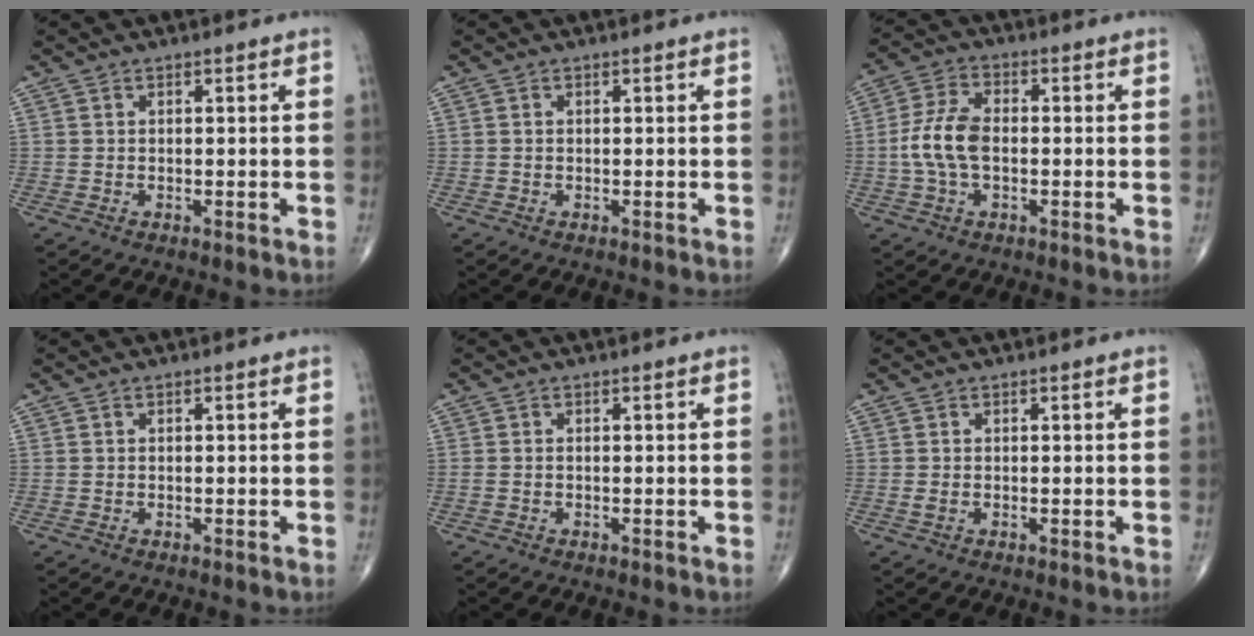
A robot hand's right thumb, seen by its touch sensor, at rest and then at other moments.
{"total": 0.0}
{"total": 8.6, "force": [-0.8, 4.8, 7.0], "torque": [-0.152, 0.019, -0.021]}
{"total": 0.0}
{"total": 0.7, "force": [-0.1, 0.4, 0.5], "torque": [-0.019, 0.005, 0.002]}
{"total": 0.8, "force": [0.0, 0.2, 0.7], "torque": [-0.016, -0.001, 0.001]}